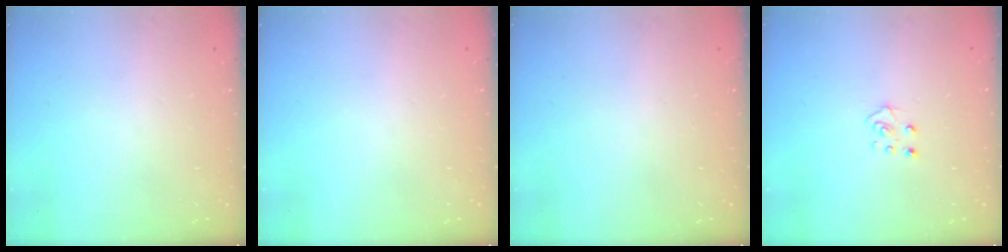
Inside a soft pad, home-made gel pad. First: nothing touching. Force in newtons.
{"total": 0.0}
{"total": 0.0}
{"total": 4.8, "press": 4.8, "slide": 0.4}